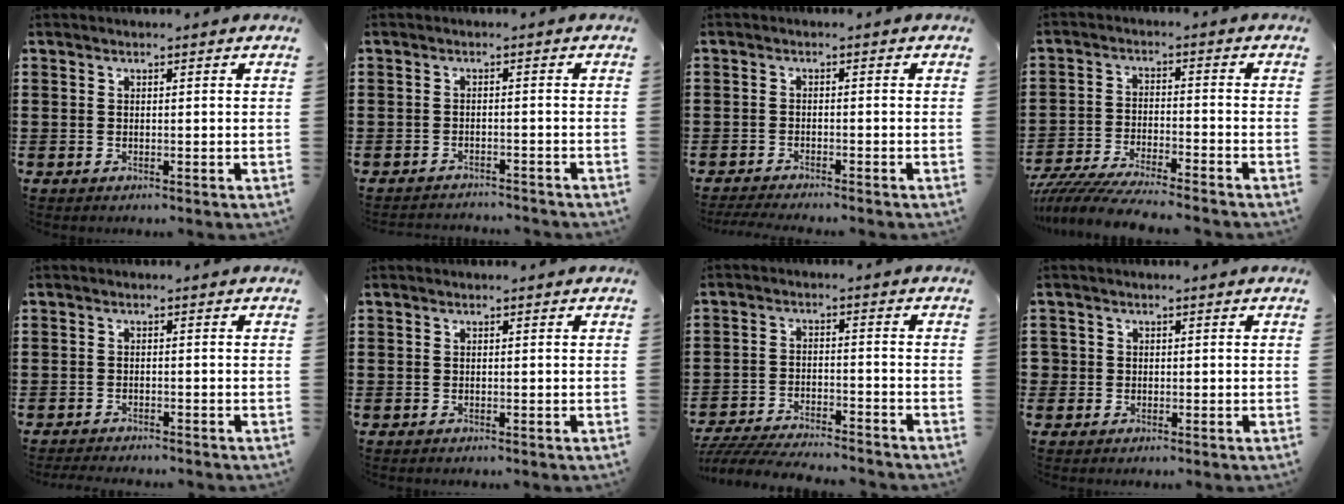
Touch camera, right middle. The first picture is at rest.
{"total": 1.8, "force": [-1.8, -0.1, 0.0], "torque": [-0.006, -0.002, -0.036]}
{"total": 1.8, "force": [-1.7, -0.2, 0.6], "torque": [-0.011, -0.002, -0.032]}
{"total": 6.5, "force": [-6.3, -0.1, 1.7], "torque": [-0.050, -0.014, -0.126]}
{"total": 1.4, "force": [-1.4, -0.1, 0.1], "torque": [-0.007, -0.001, -0.029]}
{"total": 0.0}
{"total": 5.6, "force": [-5.4, 0.2, 1.2], "torque": [-0.031, -0.005, -0.109]}
{"total": 1.3, "force": [-0.1, 1.3, 0.2], "torque": [-0.010, 0.004, -0.003]}